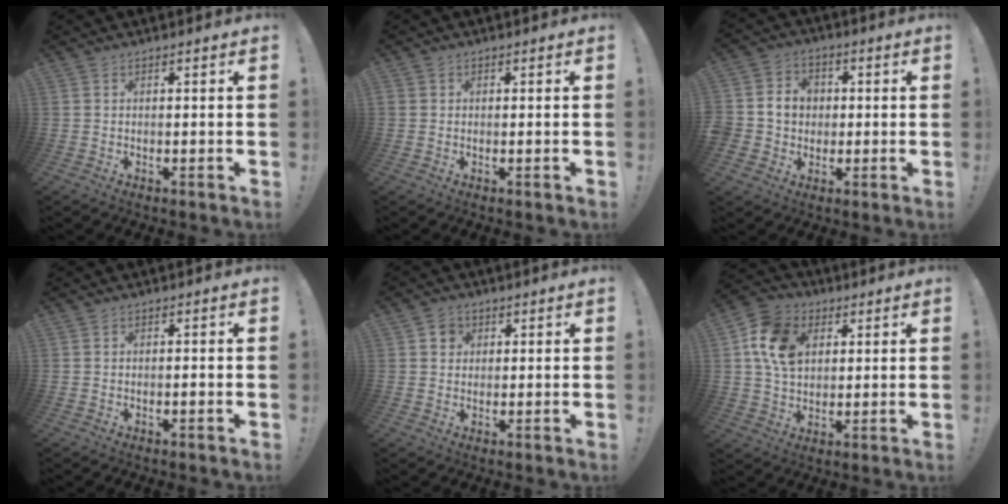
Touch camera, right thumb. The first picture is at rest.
{"total": 0.7, "force": [0.0, 0.6, 0.3], "torque": [-0.012, 0.004, 0.003]}
{"total": 8.6, "force": [-0.1, 8.2, 2.8], "torque": [-0.054, 0.008, 0.003]}
{"total": 0.6, "force": [-0.4, -0.2, 0.3], "torque": [-0.009, 0.000, -0.006]}
{"total": 3.4, "force": [1.0, 3.1, 1.0], "torque": [-0.014, 0.004, 0.018]}
{"total": 13.4, "force": [4.2, 10.2, 7.5], "torque": [-0.125, -0.001, 0.085]}